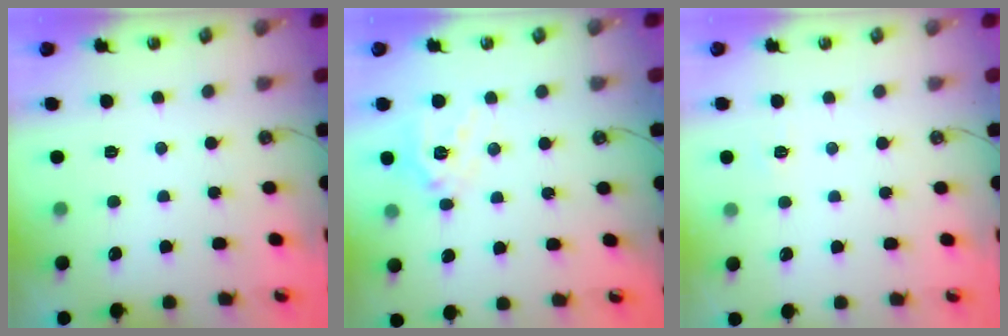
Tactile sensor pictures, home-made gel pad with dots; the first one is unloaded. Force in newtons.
{"total": 14.2, "press": 14.1, "slide": 2.1}
{"total": 3.7, "press": 3.6, "slide": 0.5}